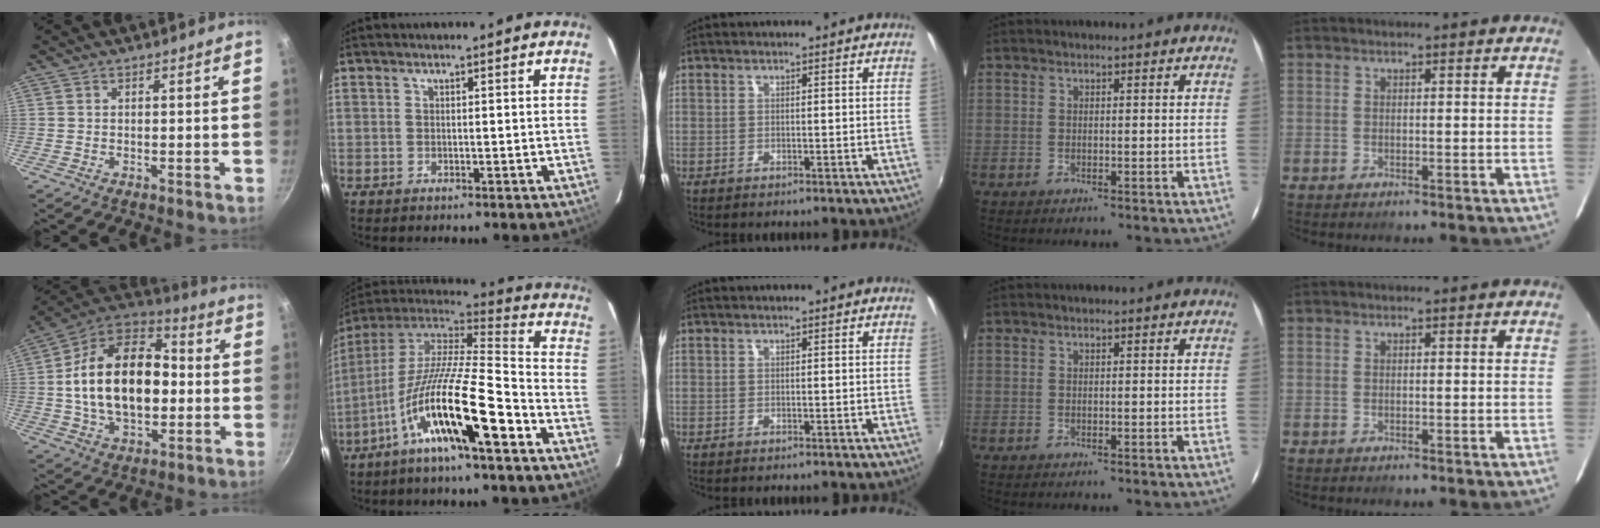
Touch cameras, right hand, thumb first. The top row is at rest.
{"thumb": {"total": 22.5, "force": [-0.4, 14.3, 17.4], "torque": [-0.274, 0.038, -0.018]}, "index": {"total": 19.8, "force": [-9.9, 3.1, 16.9], "torque": [-0.295, -0.032, -0.183]}}